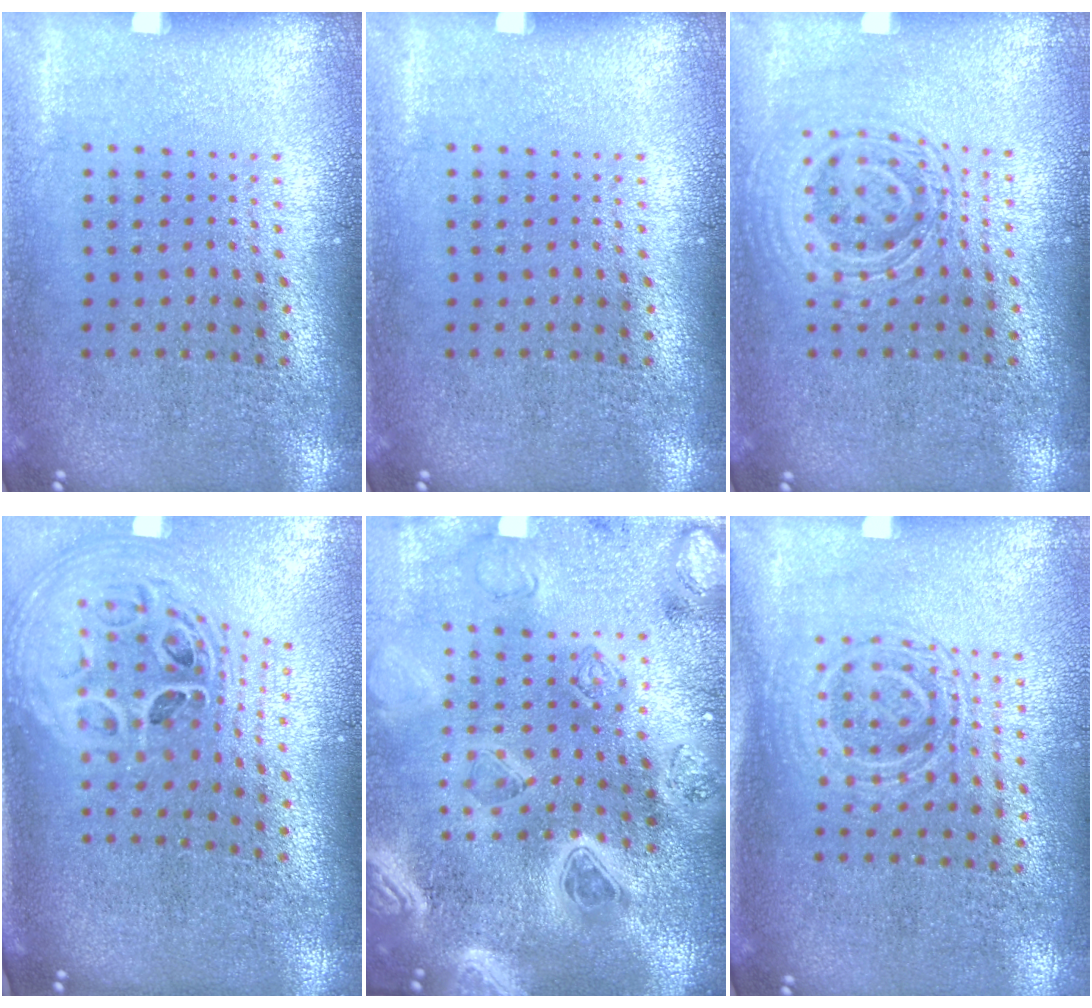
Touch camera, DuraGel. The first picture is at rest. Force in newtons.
{"total": 0.0}
{"total": 2.7, "press": 2.7, "slide": 0.5}
{"total": 2.9, "press": 2.0, "slide": 2.1}
{"total": 5.0, "press": 4.3, "slide": 2.7}
{"total": 1.6, "press": 1.4, "slide": 0.7}